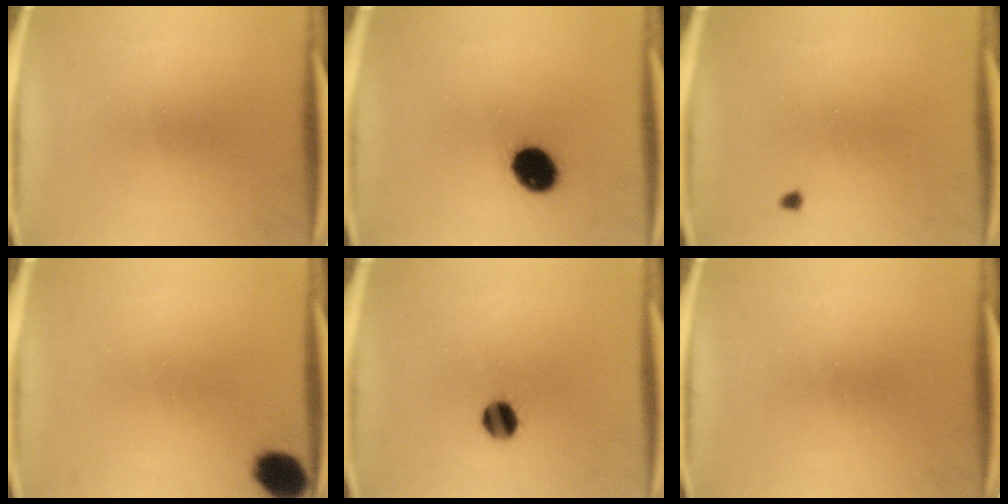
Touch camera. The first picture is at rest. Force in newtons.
{"total": 9.3}
{"total": 0.6}
{"total": 6.7}
{"total": 5.3}
{"total": 0.0}